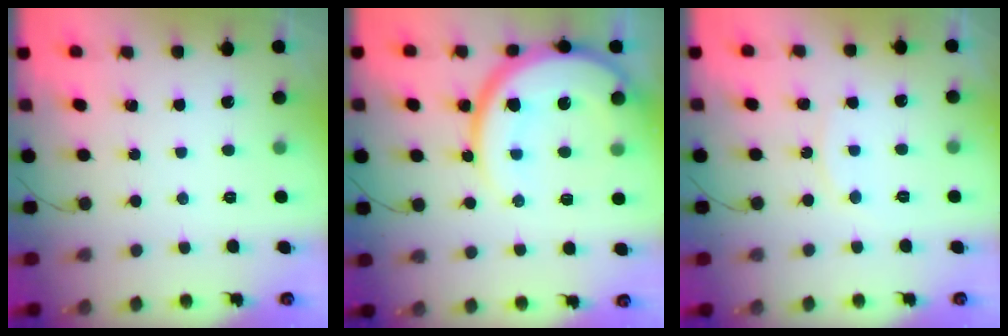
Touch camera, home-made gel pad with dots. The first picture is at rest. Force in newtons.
{"total": 17.2, "press": 17.1, "slide": 1.4}
{"total": 4.1, "press": 4.1, "slide": 0.2}